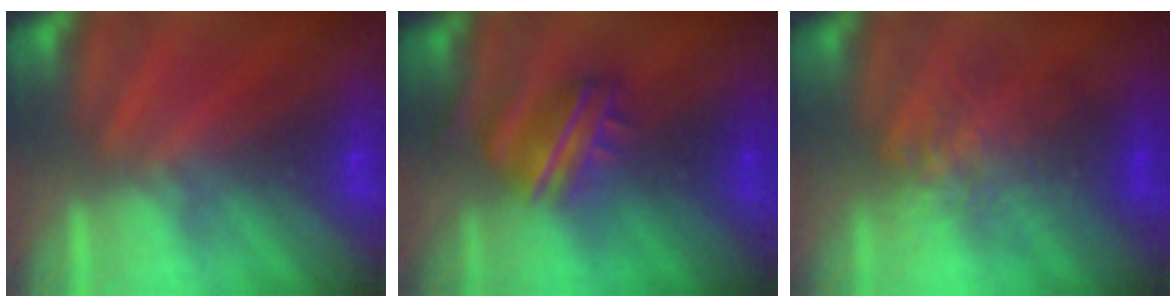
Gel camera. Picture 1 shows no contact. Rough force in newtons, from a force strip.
{"total": 4.2}
{"total": 2.2}